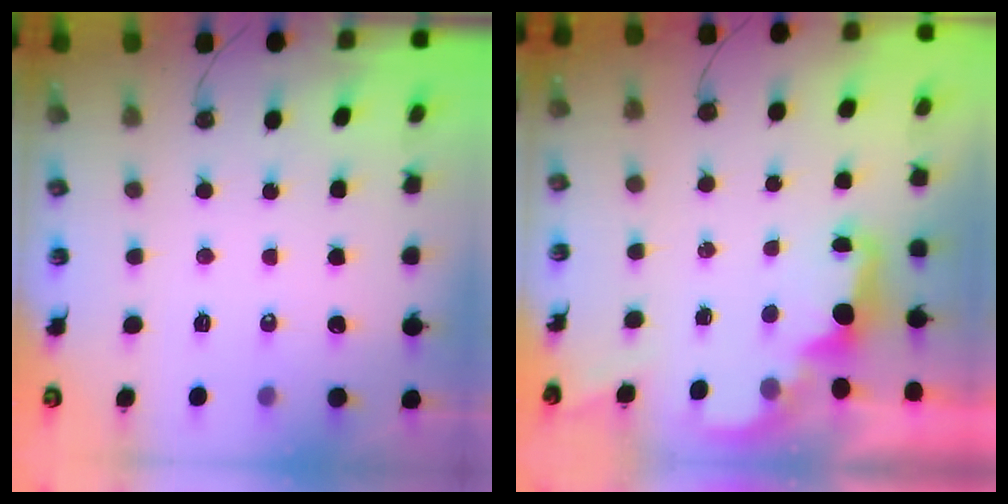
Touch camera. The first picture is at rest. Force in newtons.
{"total": 2.2, "press": 2.1, "slide": 0.8}